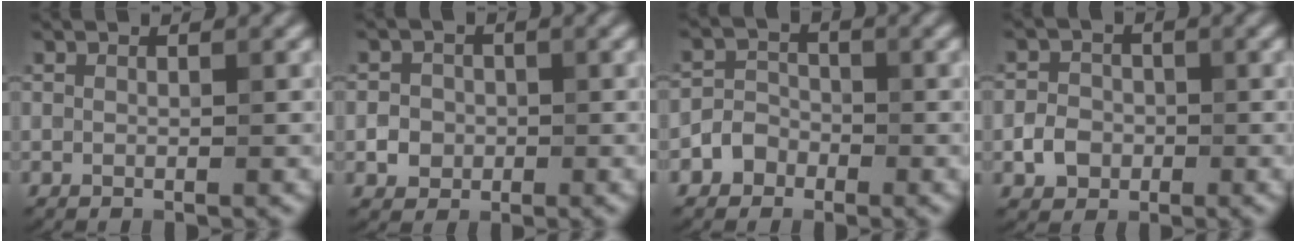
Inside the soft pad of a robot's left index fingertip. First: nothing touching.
{"total": 2.4, "force": [-0.5, 2.2, 0.7], "torque": [0.004, -0.001, -0.015]}
{"total": 2.2, "force": [-1.2, 1.8, 0.5], "torque": [0.008, 0.008, -0.032]}
{"total": 2.6, "force": [-0.8, 2.2, 1.0], "torque": [-0.013, 0.000, -0.018]}